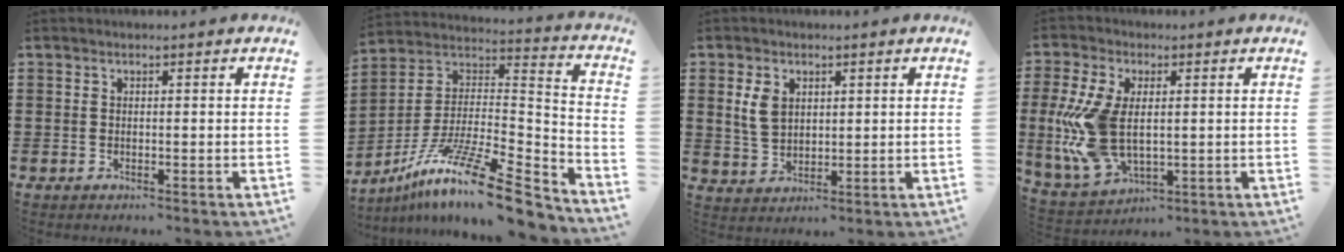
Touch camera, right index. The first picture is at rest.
{"total": 15.6, "force": [-11.3, 2.1, 10.5], "torque": [-0.186, 0.028, -0.207]}
{"total": 4.7, "force": [1.4, 3.3, 3.0], "torque": [-0.077, 0.009, 0.023]}
{"total": 11.8, "force": [0.2, 6.7, 9.7], "torque": [-0.235, -0.011, 0.006]}